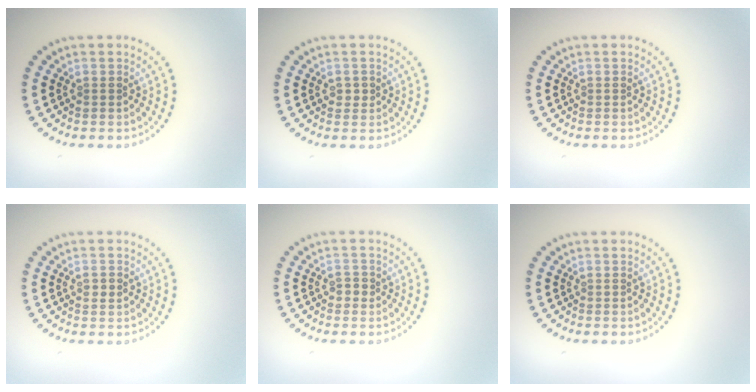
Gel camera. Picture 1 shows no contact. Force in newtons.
{"total": 1.0, "press": 1.0, "slide": 0.0}
{"total": 0.0}
{"total": 1.0, "press": 1.0, "slide": 0.2}
{"total": 1.0, "press": 1.0, "slide": 0.2}
{"total": 0.0}